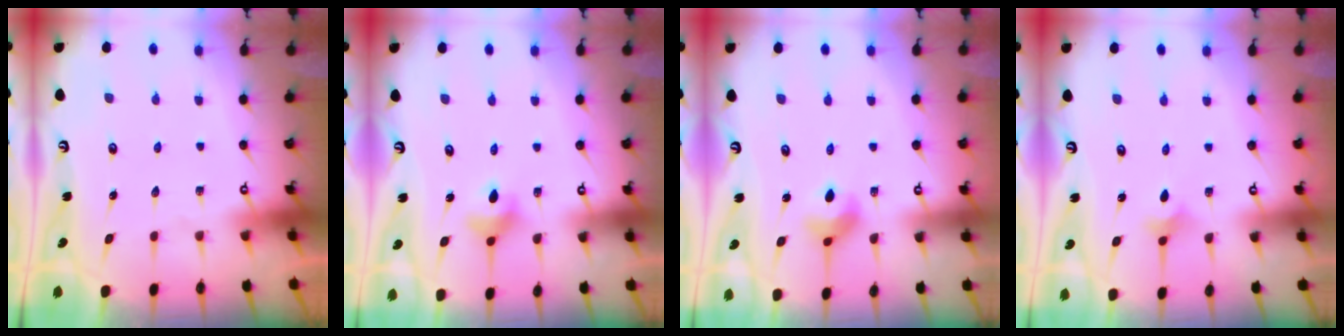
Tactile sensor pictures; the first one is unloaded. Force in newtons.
{"total": 6.0, "press": 5.7, "slide": 2.1}
{"total": 6.4, "press": 6.3, "slide": 0.6}
{"total": 1.8, "press": 1.7, "slide": 0.5}